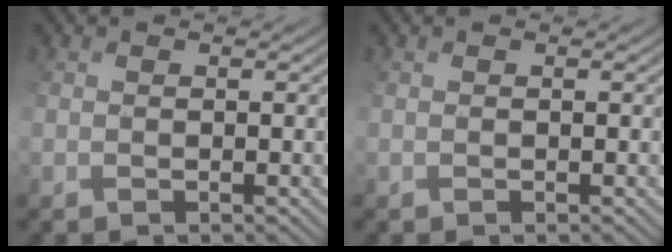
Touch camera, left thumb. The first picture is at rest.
{"total": 0.0}